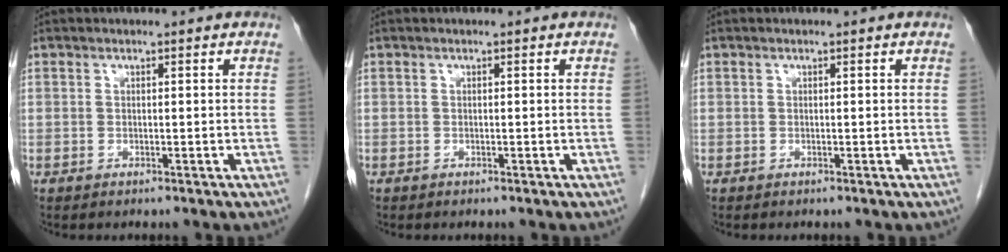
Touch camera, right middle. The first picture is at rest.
{"total": 0.0}
{"total": 0.0}